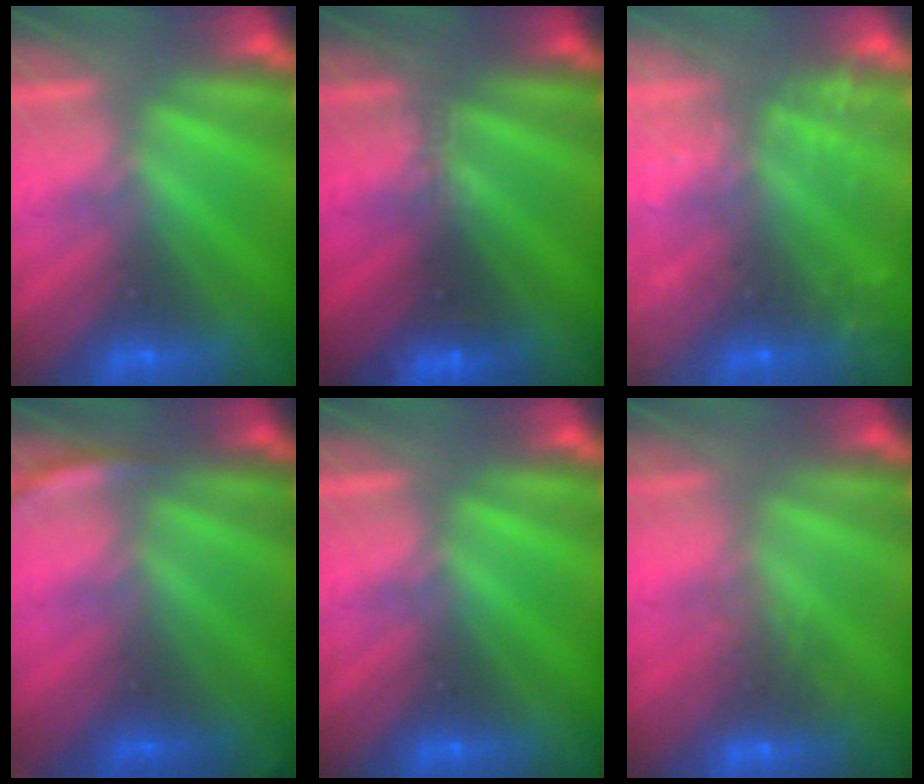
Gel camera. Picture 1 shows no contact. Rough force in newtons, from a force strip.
{"total": 2.9}
{"total": 6.7}
{"total": 2.8}
{"total": 0.0}
{"total": 2.6}